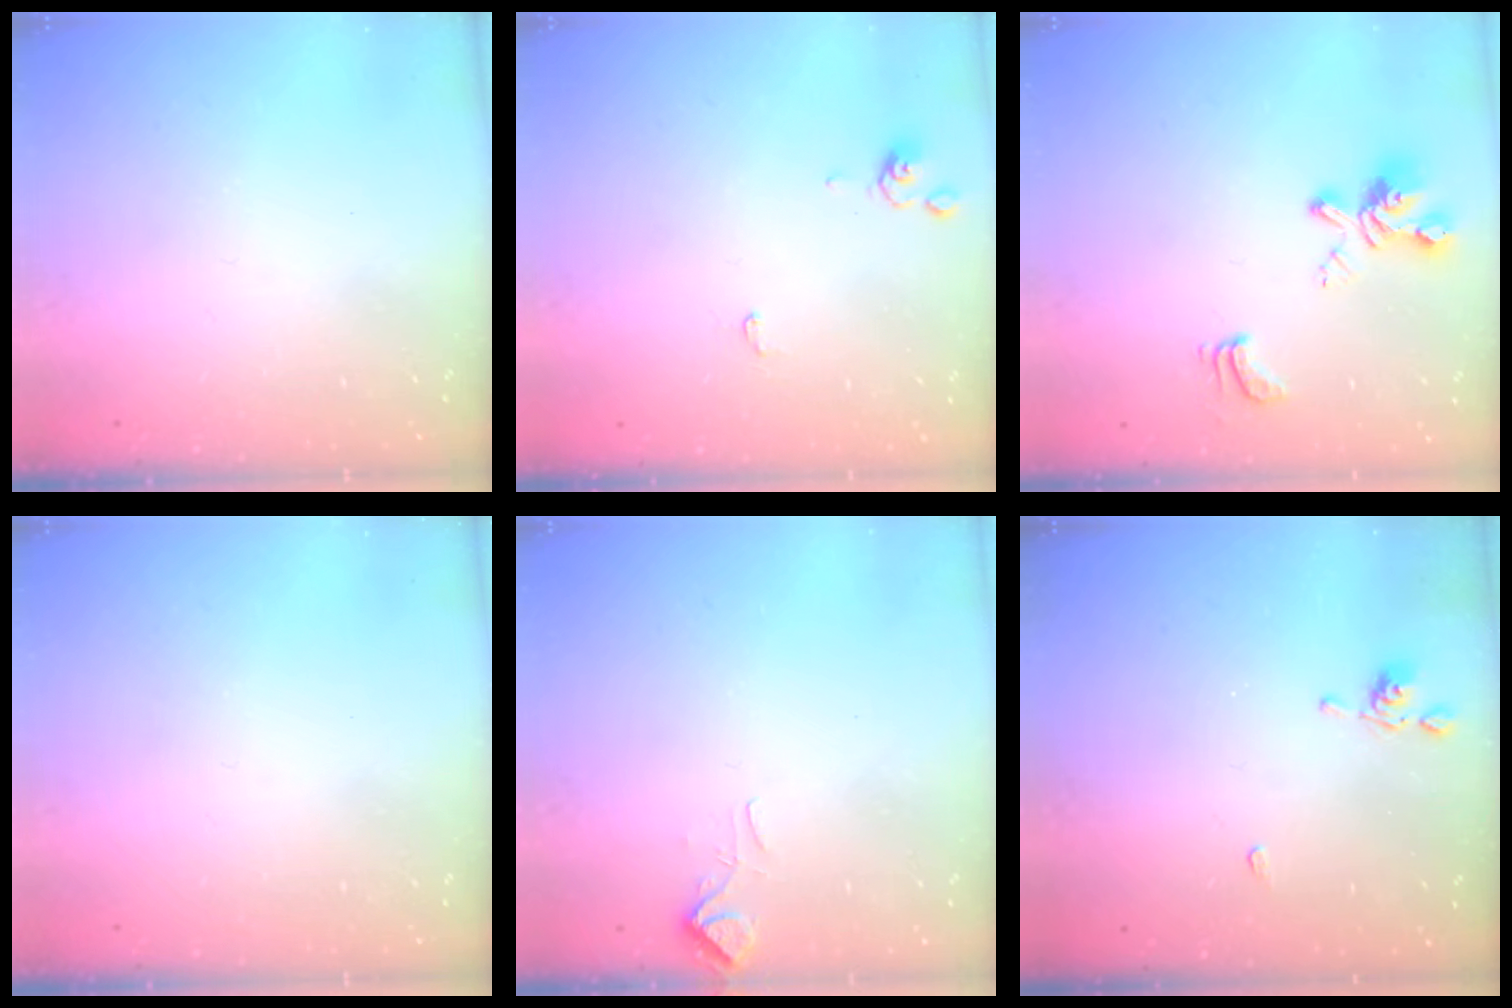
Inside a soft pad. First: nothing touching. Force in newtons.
{"total": 1.0, "press": 1.0, "slide": 0.2}
{"total": 6.4, "press": 6.3, "slide": 1.2}
{"total": 0.0}
{"total": 2.6, "press": 2.5, "slide": 0.7}
{"total": 3.1, "press": 3.1, "slide": 0.4}